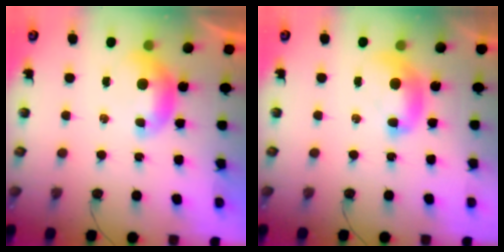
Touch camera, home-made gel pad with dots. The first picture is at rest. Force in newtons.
{"total": 2.2, "press": 2.2, "slide": 0.2}